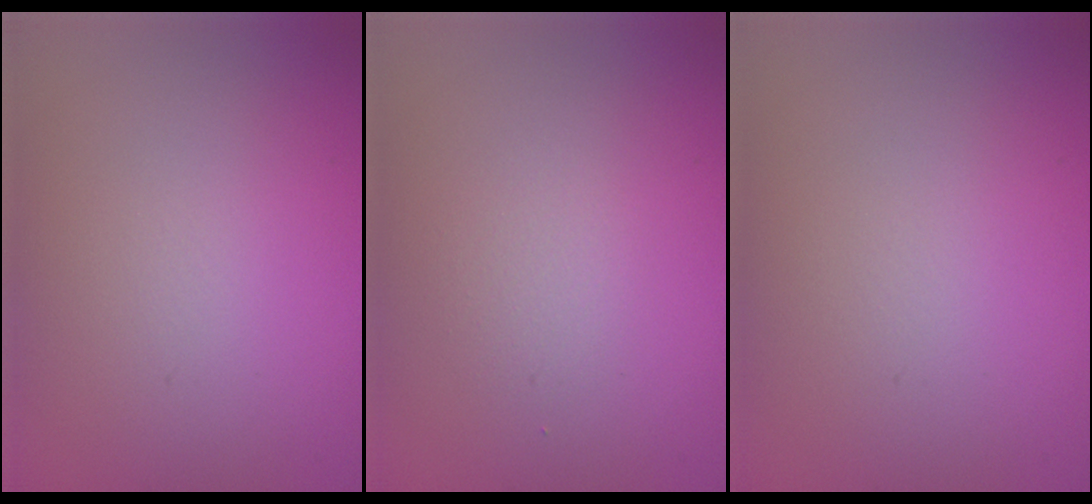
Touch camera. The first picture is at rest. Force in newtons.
{"total": 1.2, "press": 1.2, "slide": 0.1}
{"total": 0.0}